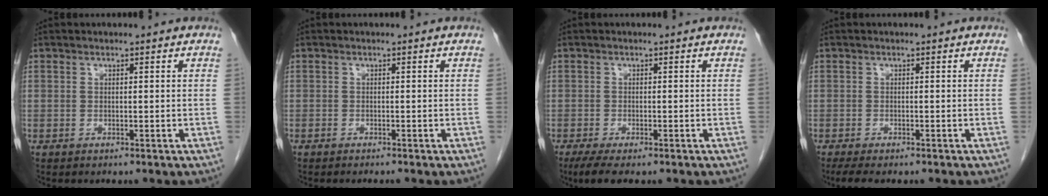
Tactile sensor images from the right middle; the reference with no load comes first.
{"total": 0.8, "force": [-0.7, -0.1, 0.3], "torque": [-0.008, -0.002, -0.012]}
{"total": 4.7, "force": [-3.3, 1.1, 3.1], "torque": [-0.055, -0.014, -0.051]}
{"total": 4.8, "force": [-3.8, 1.2, 2.6], "torque": [-0.040, -0.013, -0.056]}